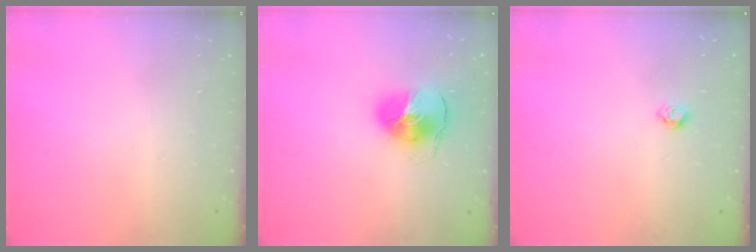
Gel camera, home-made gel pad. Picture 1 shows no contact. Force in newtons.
{"total": 8.2, "press": 8.1, "slide": 1.3}
{"total": 5.3, "press": 5.3, "slide": 0.8}